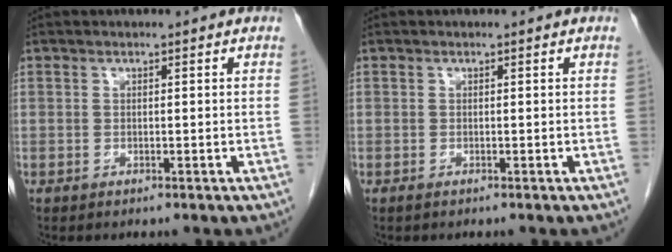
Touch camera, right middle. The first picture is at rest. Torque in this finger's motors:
{"motor_torque": [0.07, 0.14, 0.05, 0.01]}